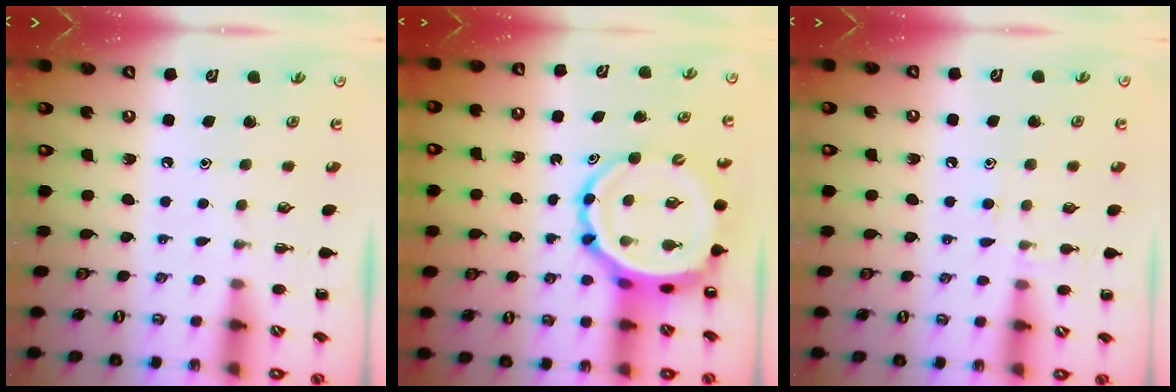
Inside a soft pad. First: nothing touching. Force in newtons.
{"total": 10.2, "press": 9.8, "slide": 2.9}
{"total": 7.4, "press": 7.2, "slide": 1.7}